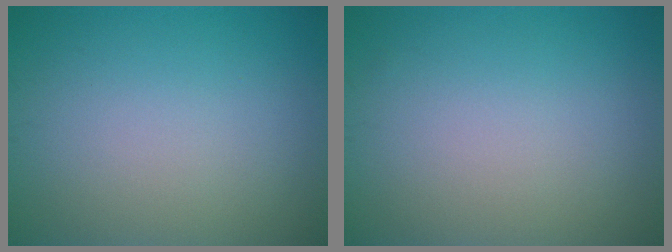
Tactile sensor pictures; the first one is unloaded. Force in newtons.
{"total": 0.0}